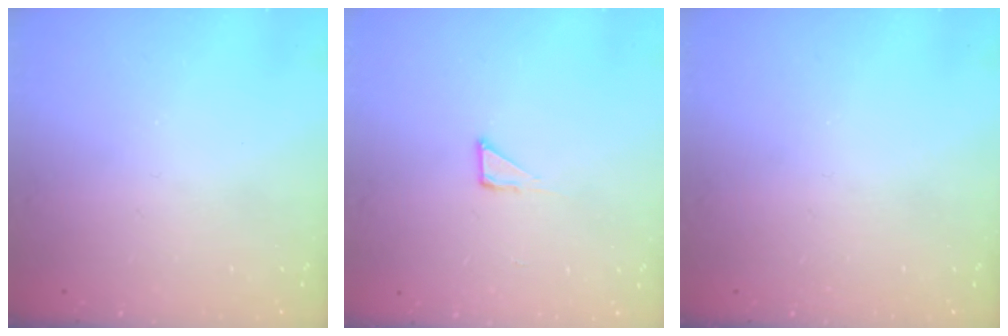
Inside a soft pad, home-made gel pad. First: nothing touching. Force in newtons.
{"total": 2.8, "press": 2.8, "slide": 0.2}
{"total": 0.0}